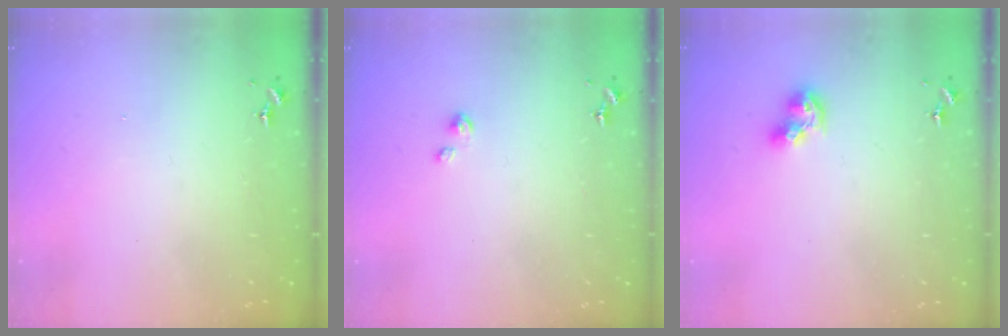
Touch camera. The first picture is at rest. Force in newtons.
{"total": 2.5, "press": 2.5, "slide": 0.3}
{"total": 9.1, "press": 9.0, "slide": 0.8}